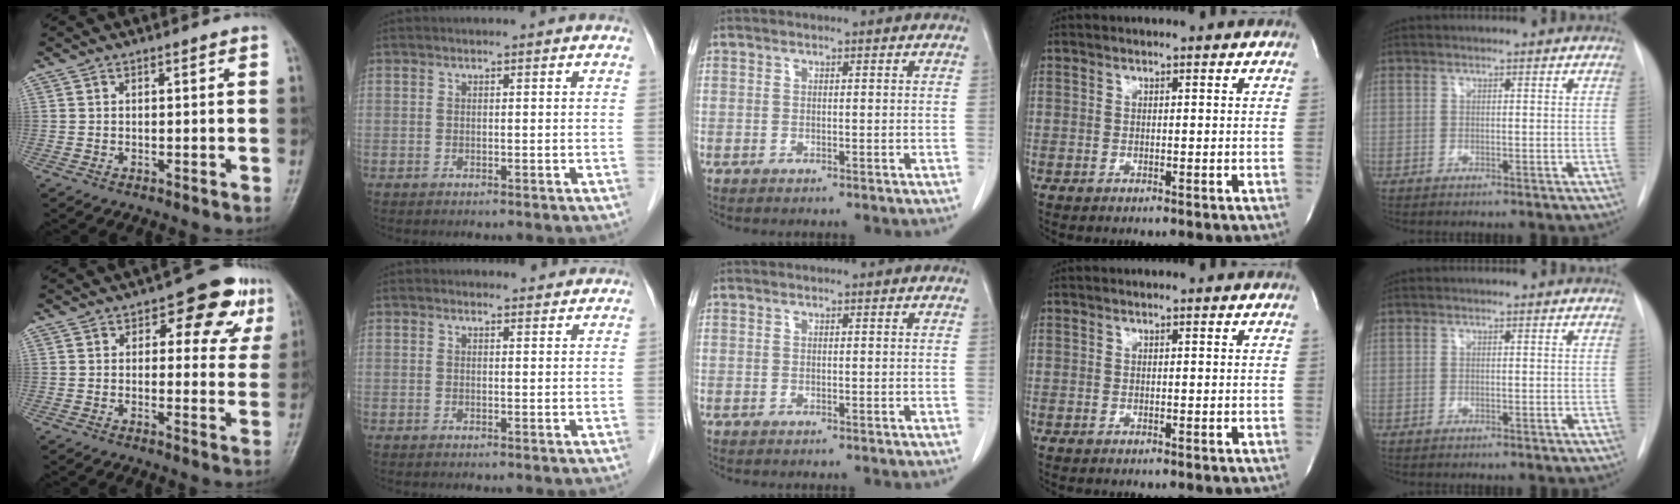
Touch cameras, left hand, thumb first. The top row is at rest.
{"thumb": {"total": 9.7, "force": [4.5, 5.4, 6.6], "torque": [-0.031, -0.009, 0.049]}, "index": {"total": 2.0, "force": [1.9, 0.6, -0.1], "torque": [-0.005, 0.001, 0.020]}}